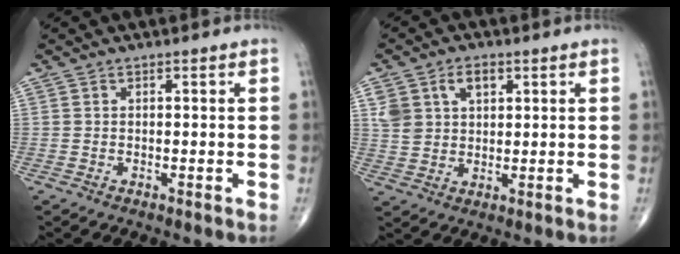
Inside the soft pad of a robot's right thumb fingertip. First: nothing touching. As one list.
[{"total": 7.4, "force": [3.1, 5.0, 4.4], "torque": [-0.065, -0.006, 0.062]}]